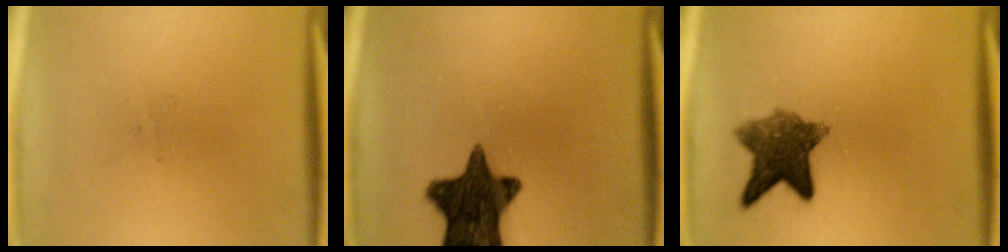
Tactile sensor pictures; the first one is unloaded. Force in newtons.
{"total": 13.8}
{"total": 8.2}